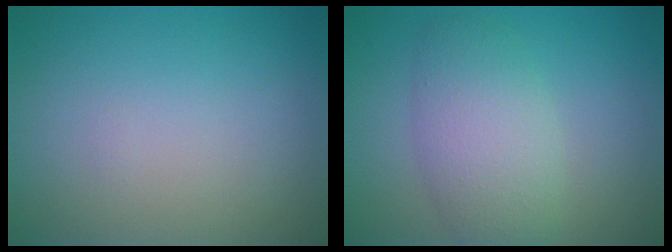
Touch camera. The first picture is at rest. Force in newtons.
{"total": 4.9, "press": 4.9, "slide": 0.2}